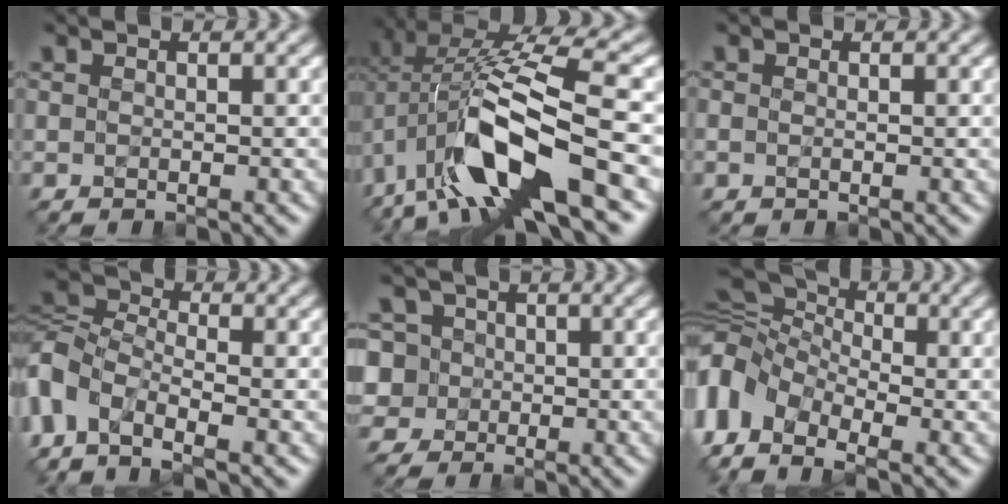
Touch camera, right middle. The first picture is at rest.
{"total": 11.1, "force": [-3.3, 4.9, 9.4], "torque": [-0.209, 0.002, -0.053]}
{"total": 0.7, "force": [0.3, -0.2, -0.6], "torque": [-0.003, -0.003, -0.003]}
{"total": 6.5, "force": [-3.8, 3.8, 3.6], "torque": [-0.115, 0.003, -0.084]}
{"total": 4.6, "force": [1.3, 4.4, 0.5], "torque": [-0.026, 0.047, -0.010]}
{"total": 9.4, "force": [-3.1, 6.8, 5.7], "torque": [-0.168, 0.004, -0.052]}